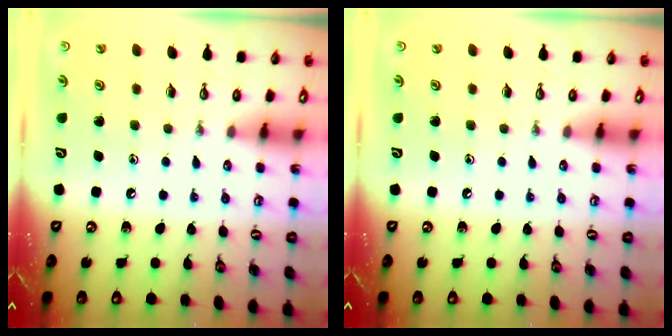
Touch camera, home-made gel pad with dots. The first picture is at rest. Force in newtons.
{"total": 0.0}